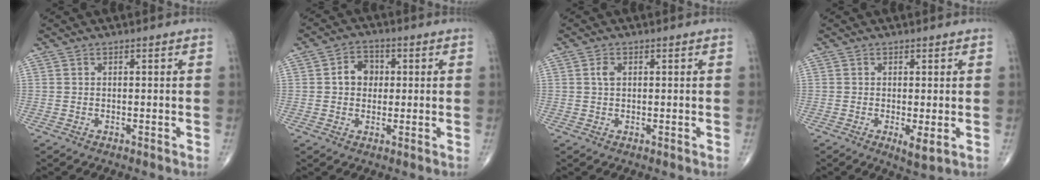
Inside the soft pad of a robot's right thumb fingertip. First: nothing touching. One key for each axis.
{"total": 5.6, "fx": 0.8, "fy": 4.8, "fz": 2.9, "tx": -0.019, "ty": 0.008, "tz": 0.006}
{"total": 1.7, "fx": 0.4, "fy": 1.1, "fz": 1.2, "tx": -0.025, "ty": 0.002, "tz": 0.007}
{"total": 3.0, "fx": -0.5, "fy": 0.8, "fz": 2.9, "tx": -0.051, "ty": -0.012, "tz": -0.008}